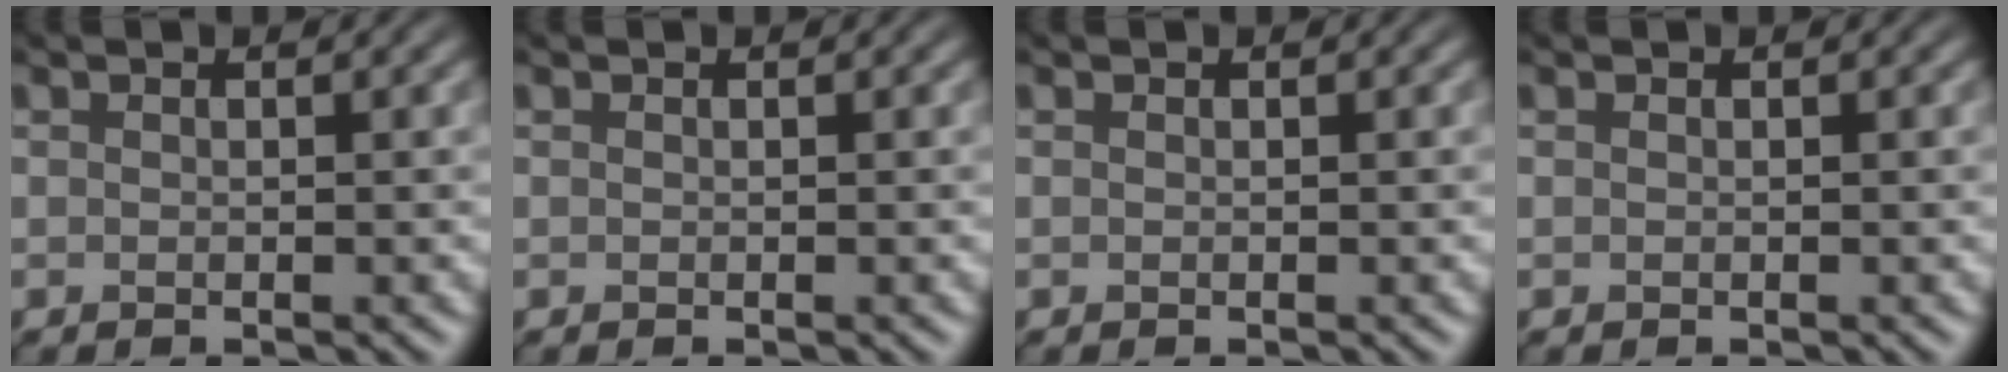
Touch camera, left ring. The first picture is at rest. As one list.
[{"total": 0.0}, {"total": 0.0}, {"total": 0.0}]